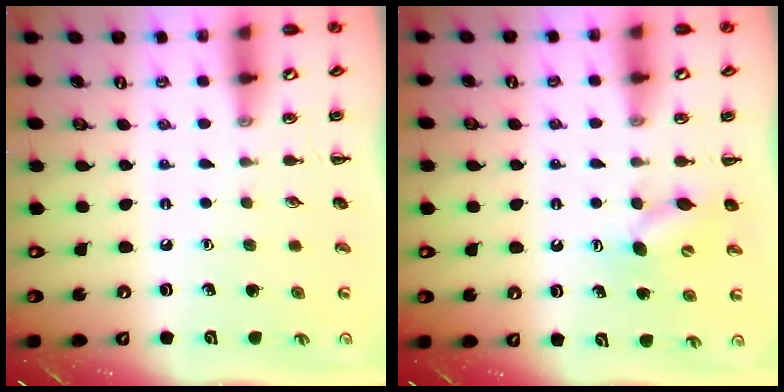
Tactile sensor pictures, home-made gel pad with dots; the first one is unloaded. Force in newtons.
{"total": 7.7, "press": 7.6, "slide": 1.1}